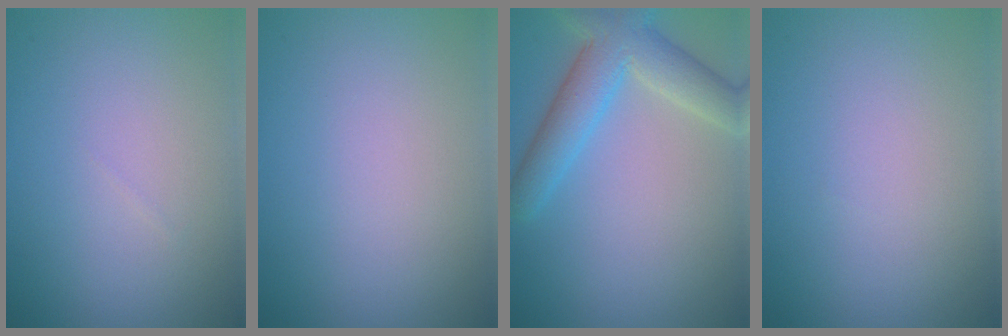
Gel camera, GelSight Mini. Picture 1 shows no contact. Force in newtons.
{"total": 0.0}
{"total": 5.6, "press": 5.6, "slide": 0.2}
{"total": 0.0}